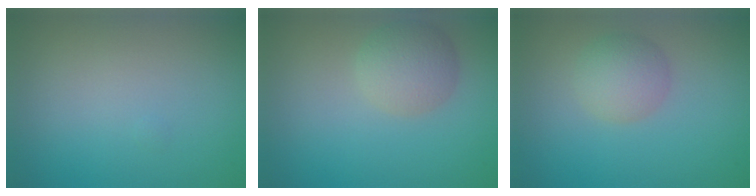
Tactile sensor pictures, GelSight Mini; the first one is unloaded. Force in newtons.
{"total": 3.4, "press": 3.4, "slide": 0.1}
{"total": 2.9, "press": 2.9, "slide": 0.1}